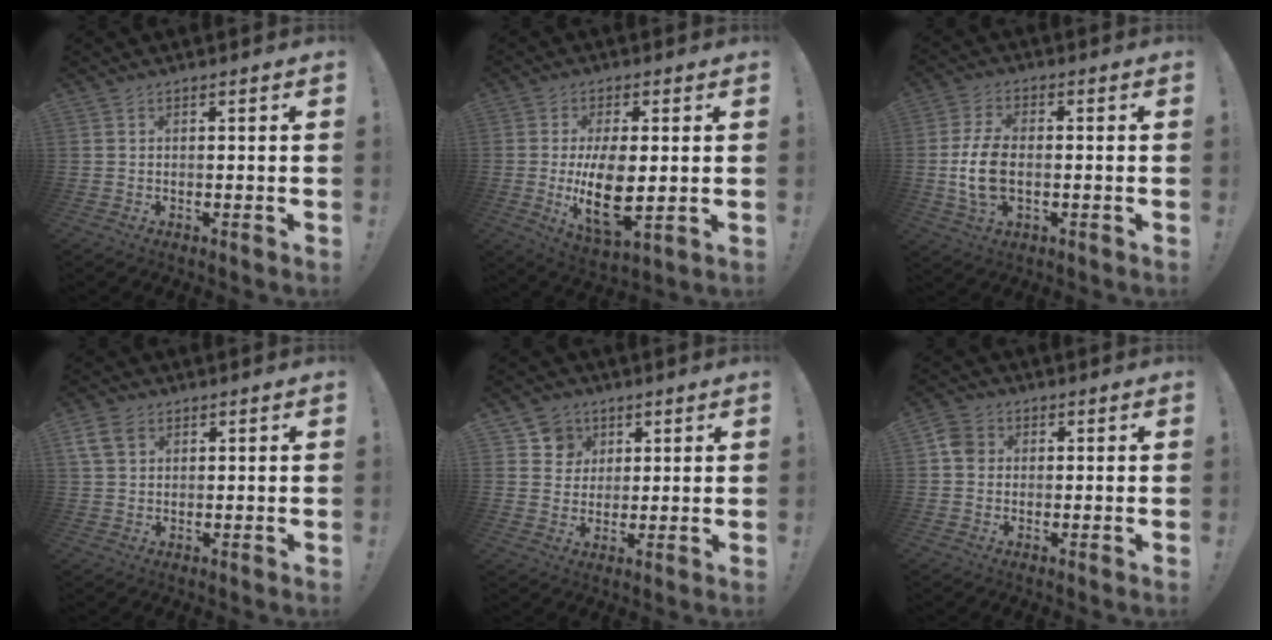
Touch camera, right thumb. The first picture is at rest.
{"total": 13.8, "force": [-0.7, 6.4, 12.2], "torque": [-0.230, -0.021, -0.014]}
{"total": 10.1, "force": [-1.3, 5.8, 8.2], "torque": [-0.165, -0.009, -0.022]}
{"total": 6.8, "force": [2.9, 4.8, 3.9], "torque": [-0.075, 0.001, 0.059]}
{"total": 7.3, "force": [3.2, 6.5, 0.8], "torque": [-0.008, -0.028, 0.063]}
{"total": 5.0, "force": [0.4, 4.5, 2.2], "torque": [-0.024, 0.011, 0.008]}